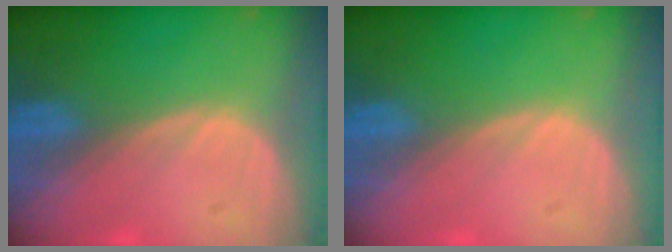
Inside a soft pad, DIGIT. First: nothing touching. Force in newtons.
{"total": 0.0}